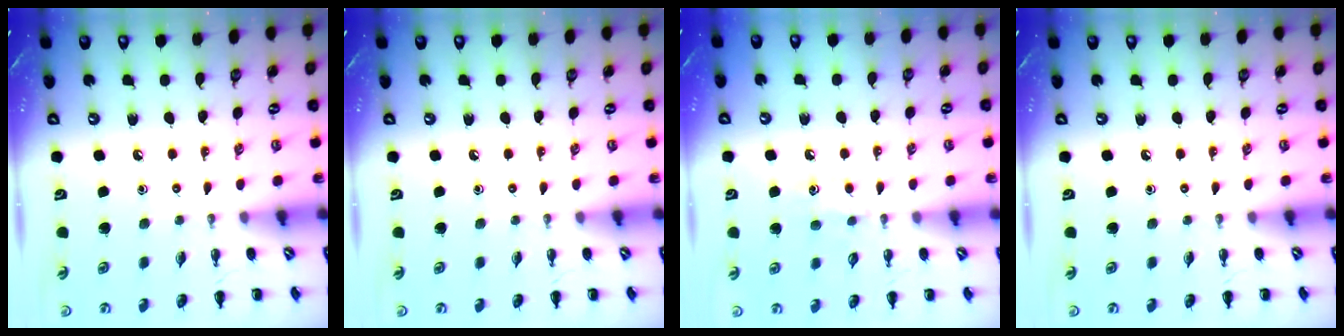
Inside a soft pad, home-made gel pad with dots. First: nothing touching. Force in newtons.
{"total": 0.0}
{"total": 5.0, "press": 4.7, "slide": 1.7}
{"total": 0.0}